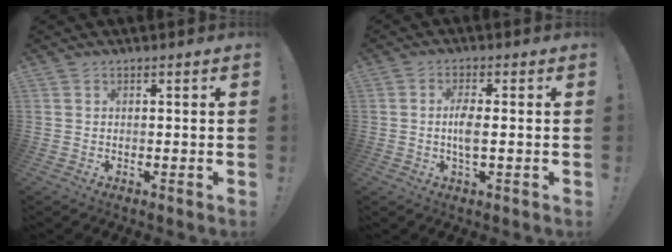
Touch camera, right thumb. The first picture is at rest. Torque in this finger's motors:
{"motor_torque": [0.06, 0.17, -0.09, 0.10, 0.05]}